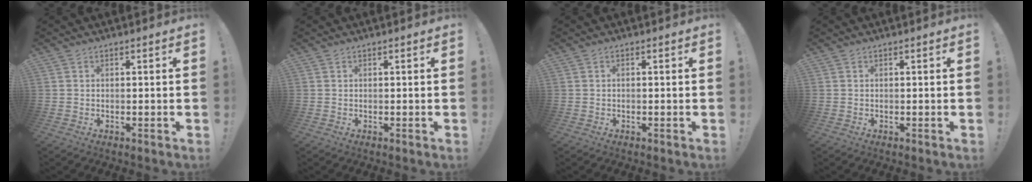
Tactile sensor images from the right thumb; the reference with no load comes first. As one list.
[{"total": 0.0}, {"total": 0.5, "force": [-0.3, -0.2, 0.4], "torque": [-0.014, 0.001, -0.004]}, {"total": 0.0}]